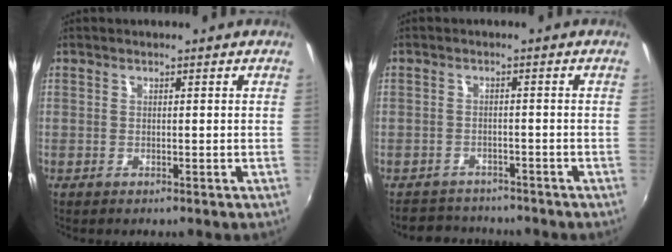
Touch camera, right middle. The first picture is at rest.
{"total": 5.6, "force": [-5.2, 2.0, 0.4], "torque": [-0.024, 0.009, -0.082]}